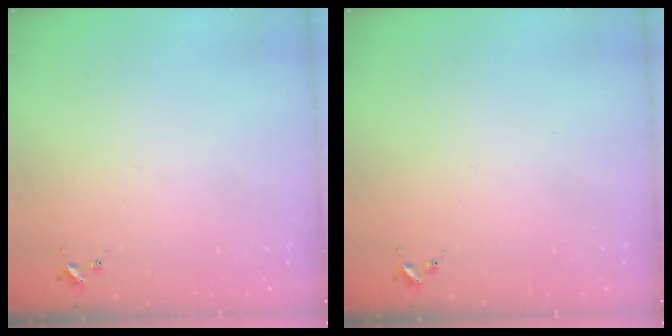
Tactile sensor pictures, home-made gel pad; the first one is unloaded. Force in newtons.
{"total": 0.0}